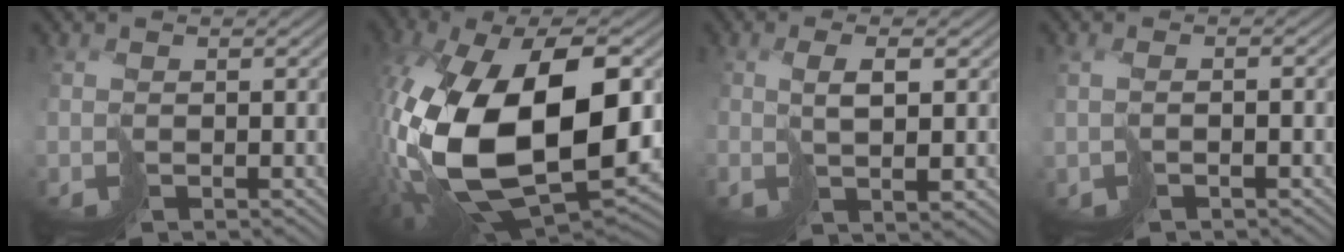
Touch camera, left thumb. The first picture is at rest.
{"total": 20.2, "force": [-0.2, 10.8, 17.1], "torque": [-0.404, -0.056, 0.030]}
{"total": 4.0, "force": [1.4, 0.4, 3.7], "torque": [-0.078, 0.003, 0.032]}
{"total": 1.7, "force": [-0.6, 0.5, 1.5], "torque": [-0.038, -0.002, -0.010]}